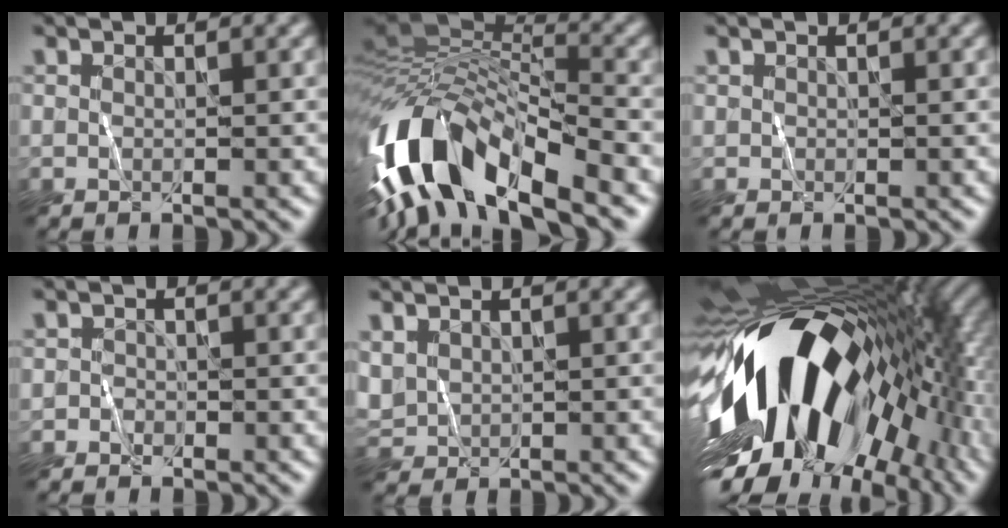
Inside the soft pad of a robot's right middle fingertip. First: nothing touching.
{"total": 13.4, "force": [-6.1, 5.9, 10.4], "torque": [-0.207, 0.022, -0.109]}
{"total": 0.0}
{"total": 0.8, "force": [-0.6, 0.5, -0.3], "torque": [0.009, 0.004, -0.011]}
{"total": 1.9, "force": [0.7, 1.7, 0.6], "torque": [-0.016, -0.002, 0.017]}
{"total": 18.7, "force": [-1.6, 10.7, 15.3], "torque": [-0.252, -0.005, -0.054]}